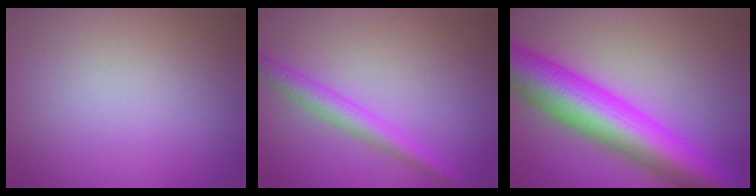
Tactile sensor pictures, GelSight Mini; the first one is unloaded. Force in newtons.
{"total": 3.0, "press": 3.0, "slide": 0.1}
{"total": 11.6, "press": 11.6, "slide": 0.2}